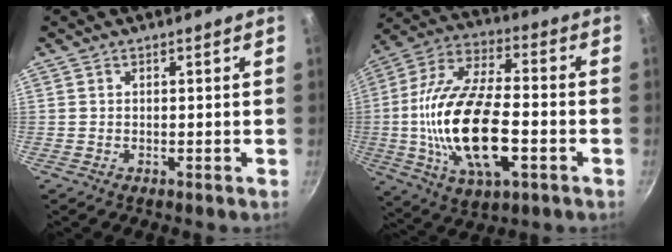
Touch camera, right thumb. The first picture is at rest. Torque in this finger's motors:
{"motor_torque": [0.83, 0.64, 2.50, -0.28, 0.82]}